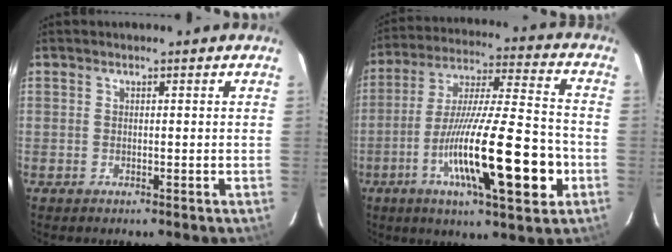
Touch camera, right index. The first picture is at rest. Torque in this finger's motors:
{"motor_torque": [0.91, -0.48, 0.64, 0.21]}